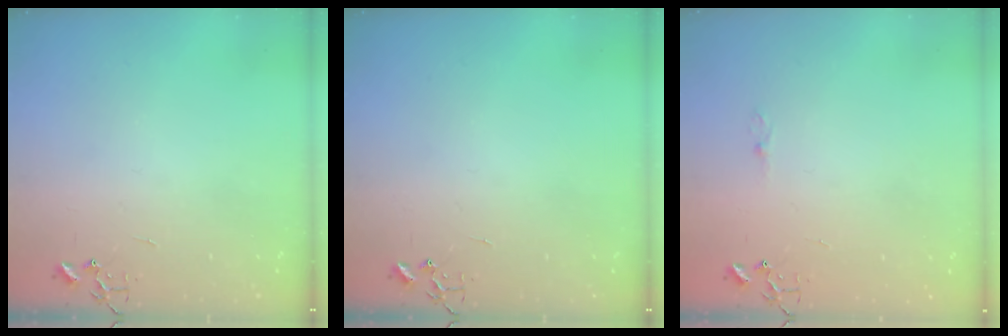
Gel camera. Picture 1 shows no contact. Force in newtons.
{"total": 0.0}
{"total": 2.7, "press": 2.7, "slide": 0.4}